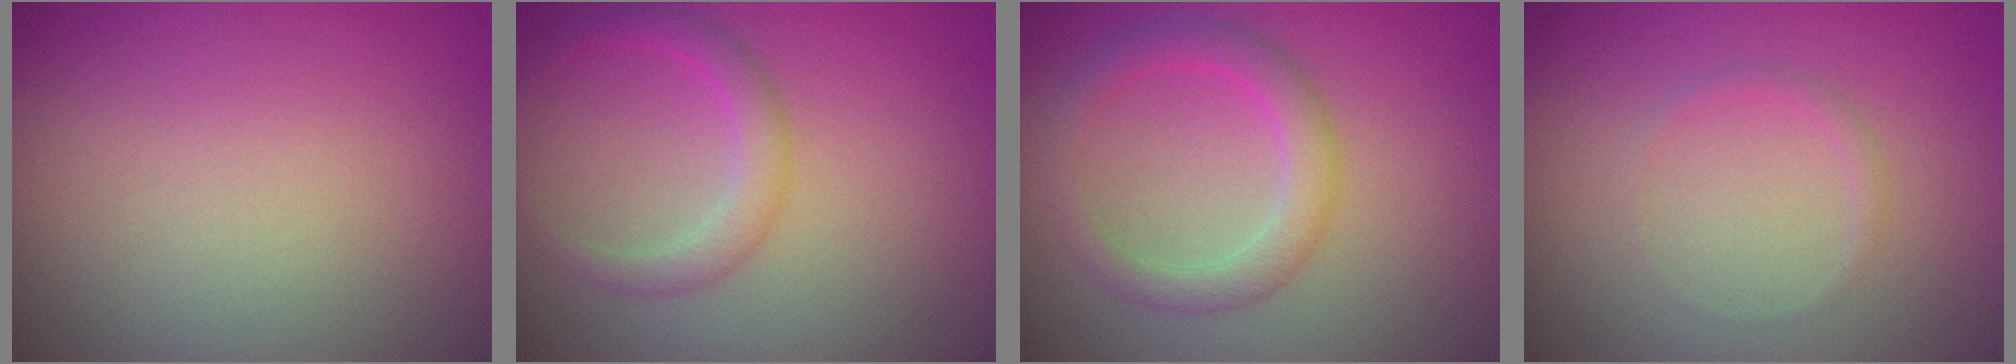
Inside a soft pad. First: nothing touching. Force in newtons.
{"total": 2.2, "press": 2.2, "slide": 0.0}
{"total": 3.0, "press": 3.0, "slide": 0.1}
{"total": 0.7, "press": 0.7, "slide": 0.0}